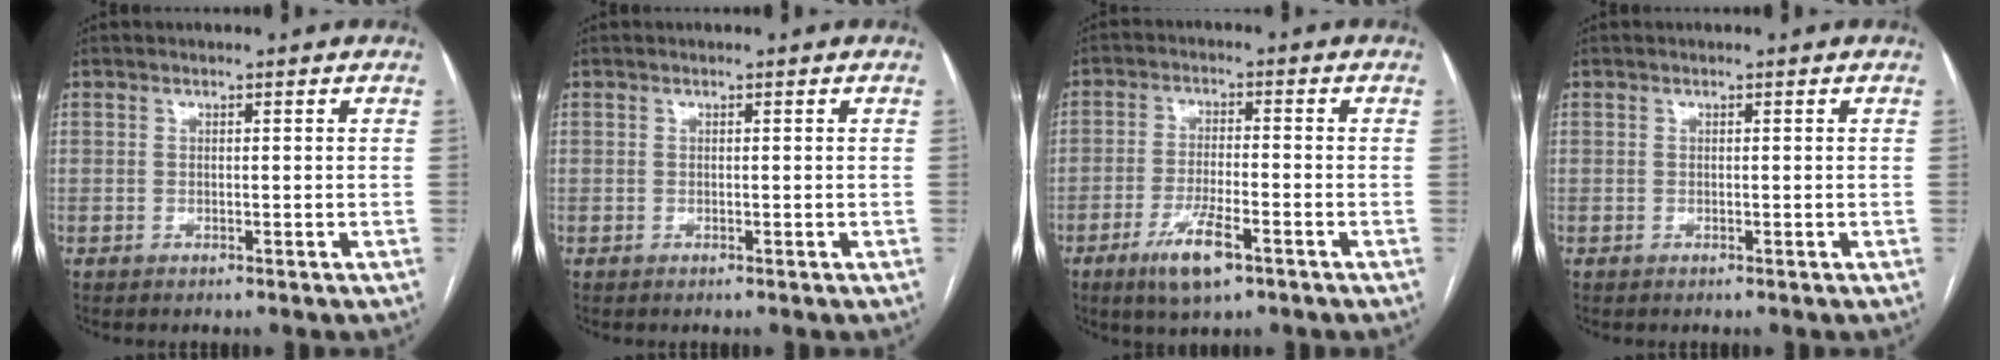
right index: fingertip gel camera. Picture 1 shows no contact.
{"total": 0.0}
{"total": 7.2, "force": [-4.0, 1.3, 5.8], "torque": [-0.114, -0.012, -0.067]}
{"total": 0.0}